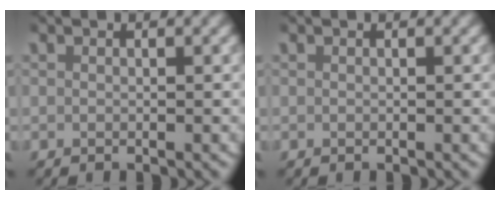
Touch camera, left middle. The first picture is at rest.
{"total": 0.0}